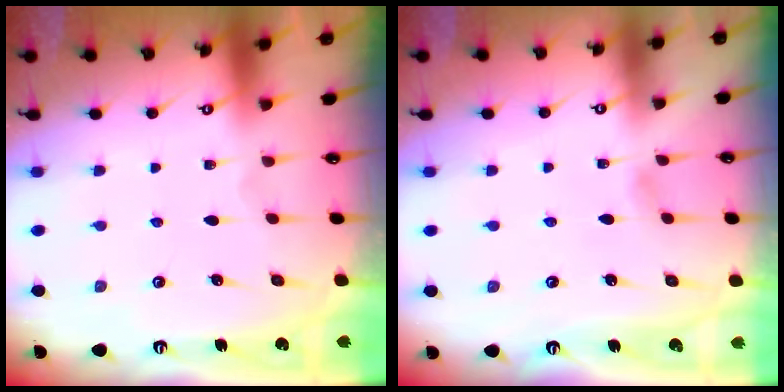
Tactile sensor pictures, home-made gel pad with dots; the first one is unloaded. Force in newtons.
{"total": 4.0, "press": 4.0, "slide": 0.4}